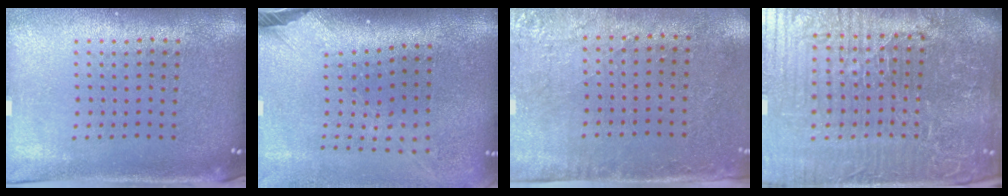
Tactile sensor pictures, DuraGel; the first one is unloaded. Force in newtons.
{"total": 2.5, "press": 1.8, "slide": 1.7}
{"total": 2.8, "press": 2.3, "slide": 1.6}
{"total": 7.9, "press": 7.0, "slide": 3.7}